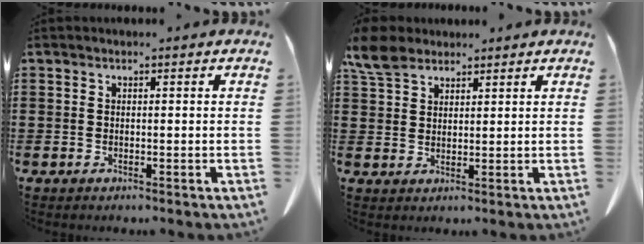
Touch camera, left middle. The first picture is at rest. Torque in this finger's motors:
{"motor_torque": [2.14, 0.00, 0.28, 0.09]}